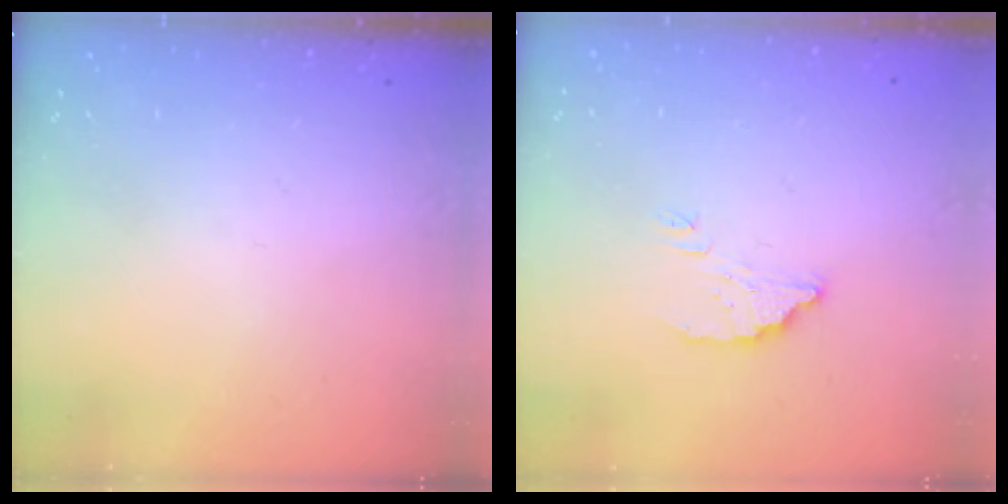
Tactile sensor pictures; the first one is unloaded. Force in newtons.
{"total": 3.9, "press": 3.9, "slide": 0.3}